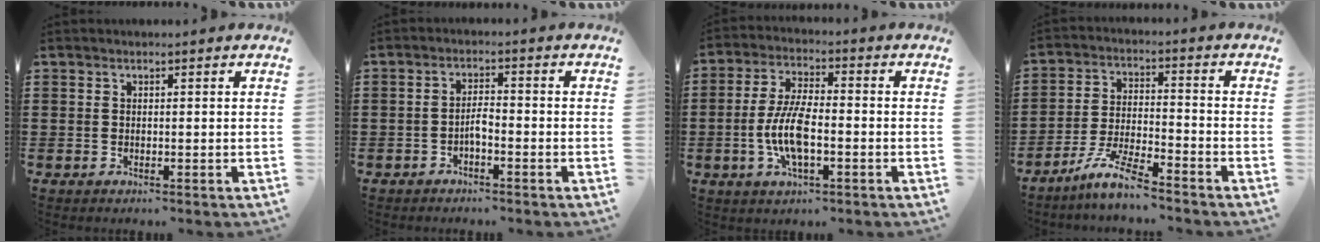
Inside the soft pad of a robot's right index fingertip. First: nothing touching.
{"total": 2.3, "force": [-1.3, 0.5, 1.8], "torque": [-0.043, 0.002, -0.029]}
{"total": 8.5, "force": [-2.0, 3.0, 7.7], "torque": [-0.178, -0.010, -0.045]}
{"total": 7.2, "force": [-6.2, 0.1, 3.7], "torque": [-0.087, -0.008, -0.122]}